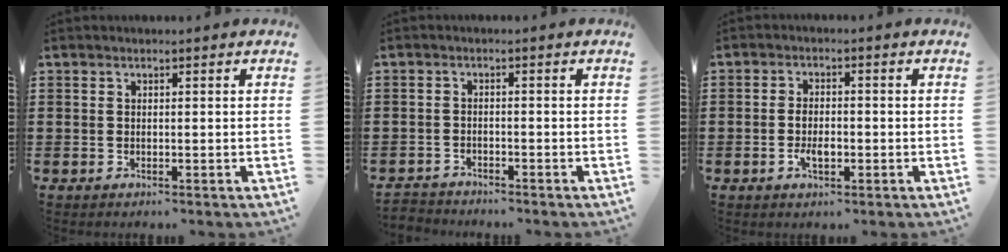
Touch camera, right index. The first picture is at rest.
{"total": 1.8, "force": [-1.8, 0.2, -0.2], "torque": [-0.002, 0.002, -0.041]}
{"total": 3.1, "force": [-0.9, 1.6, 2.5], "torque": [-0.052, 0.002, -0.019]}